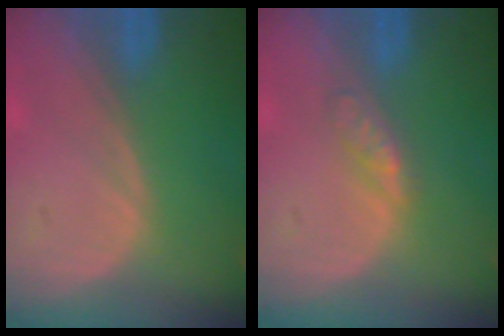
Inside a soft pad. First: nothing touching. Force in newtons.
{"total": 2.7, "press": 2.7, "slide": 0.3}